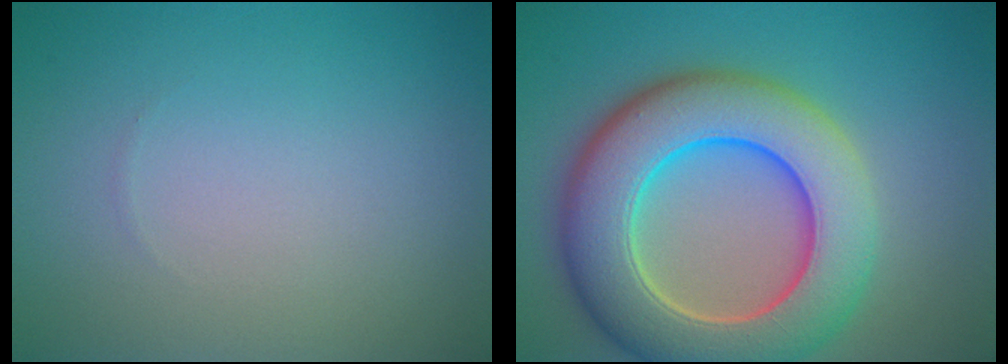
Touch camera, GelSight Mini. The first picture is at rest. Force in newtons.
{"total": 11.2, "press": 11.1, "slide": 0.9}